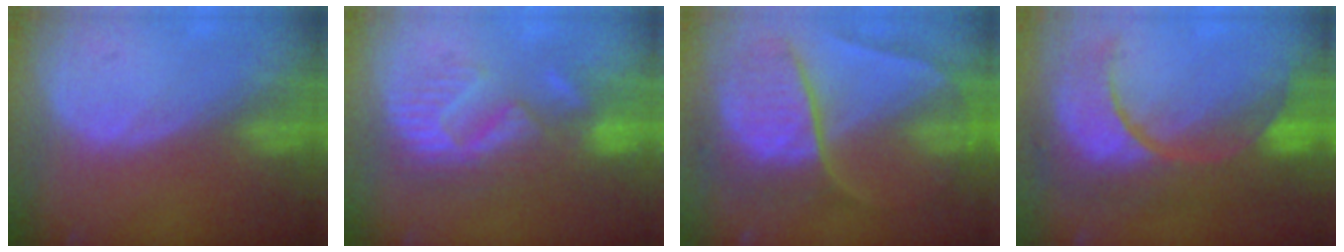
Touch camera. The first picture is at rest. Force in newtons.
{"total": 8.8, "press": 8.7, "slide": 1.4}
{"total": 10.4, "press": 10.3, "slide": 1.1}
{"total": 12.1, "press": 12.0, "slide": 1.4}